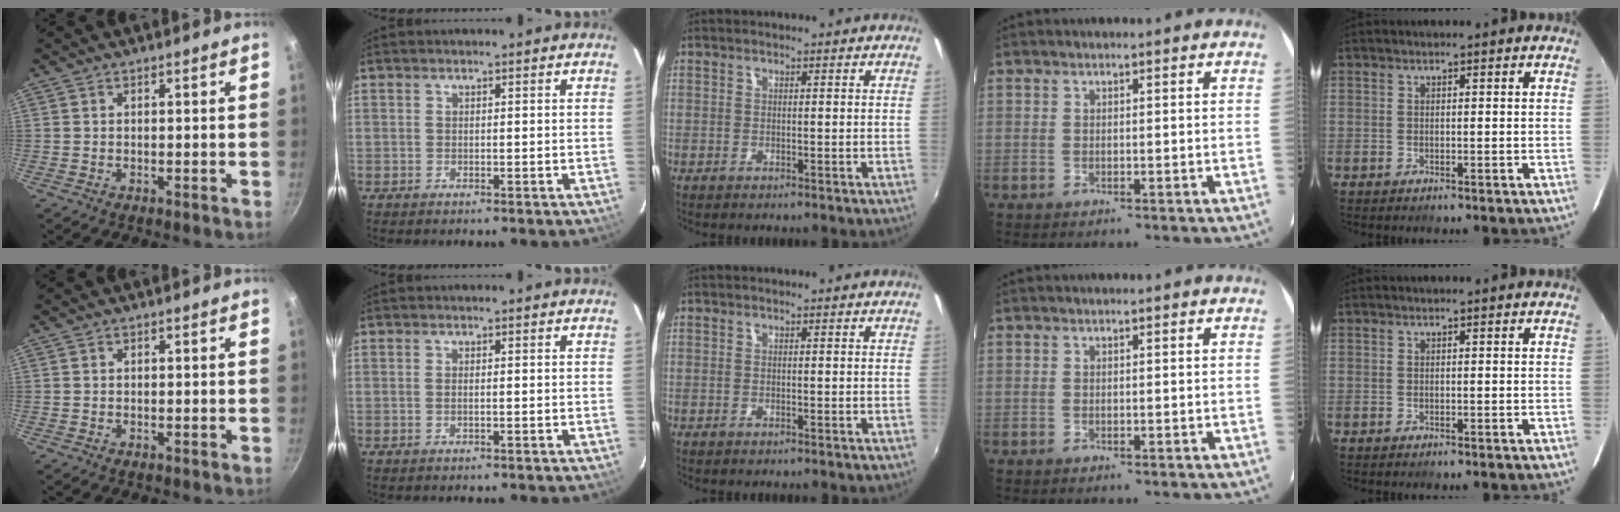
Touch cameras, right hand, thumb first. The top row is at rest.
{"thumb": {"total": 0.5, "force": [0.1, 0.4, 0.3], "torque": [-0.002, 0.004, 0.003]}, "index": {"total": 0.7, "force": [-0.1, 0.0, 0.7], "torque": [-0.014, 0.001, -0.003]}}